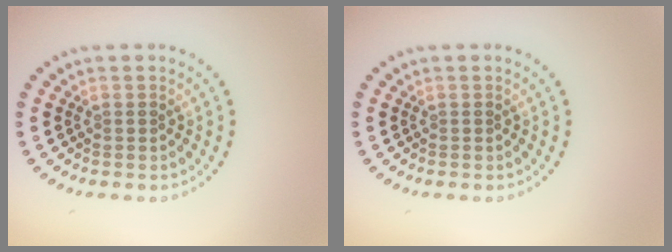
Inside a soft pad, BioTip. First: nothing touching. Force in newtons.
{"total": 0.0}